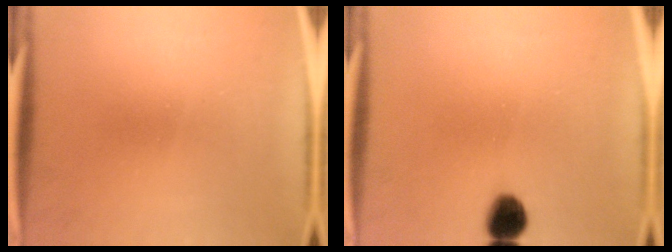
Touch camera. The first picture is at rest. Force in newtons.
{"total": 6.1}